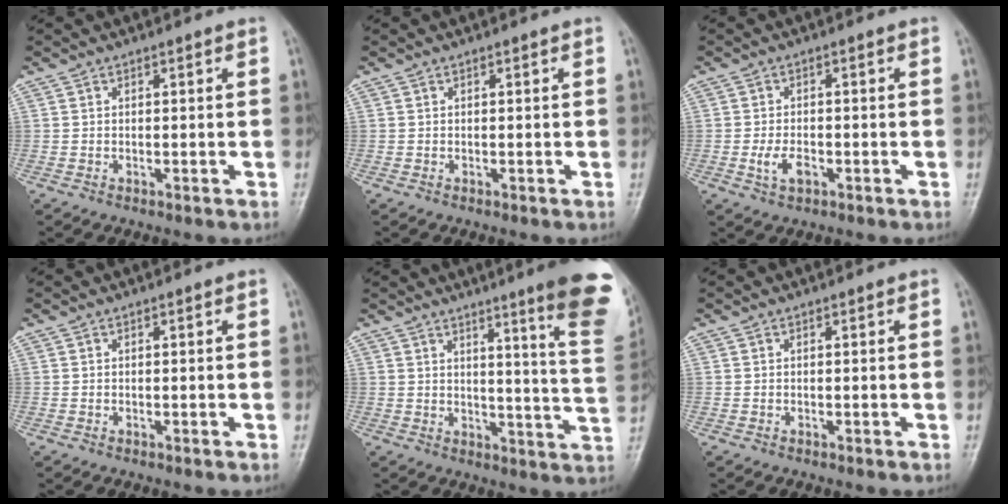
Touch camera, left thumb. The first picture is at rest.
{"total": 0.0}
{"total": 3.9, "force": [-1.4, 2.1, 2.9], "torque": [-0.057, 0.006, -0.023]}
{"total": 0.0}
{"total": 16.2, "force": [9.8, 0.9, 12.9], "torque": [-0.139, -0.061, 0.111]}
{"total": 0.0}